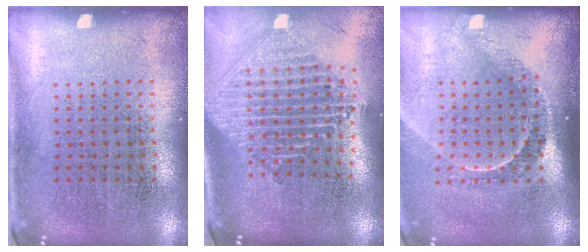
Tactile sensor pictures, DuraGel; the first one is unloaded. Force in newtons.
{"total": 2.3, "press": 1.8, "slide": 1.4}
{"total": 2.2, "press": 1.5, "slide": 1.5}